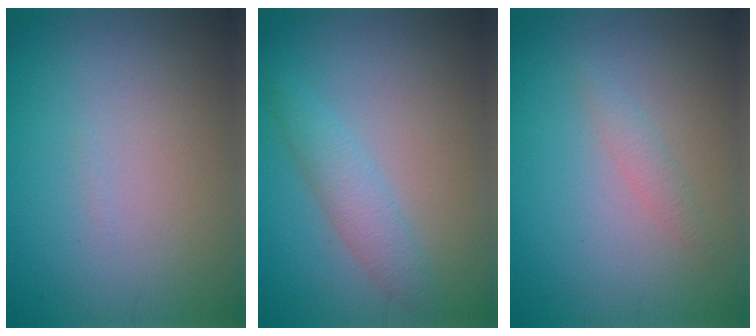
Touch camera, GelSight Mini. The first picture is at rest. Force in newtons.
{"total": 2.4, "press": 2.4, "slide": 0.1}
{"total": 1.1, "press": 1.1, "slide": 0.0}